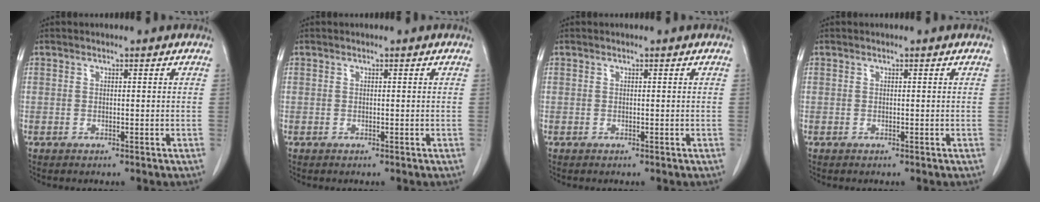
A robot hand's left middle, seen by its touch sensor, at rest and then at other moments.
{"total": 0.0}
{"total": 0.0}
{"total": 0.0}